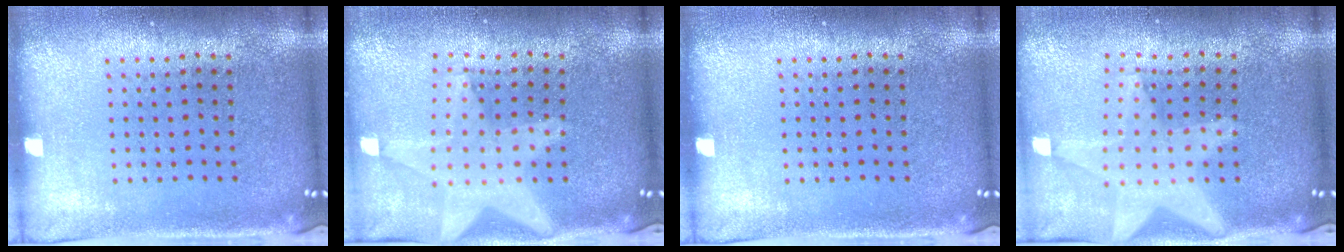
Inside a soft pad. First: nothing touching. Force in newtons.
{"total": 2.2, "press": 1.7, "slide": 1.3}
{"total": 0.0}
{"total": 2.2, "press": 1.7, "slide": 1.3}